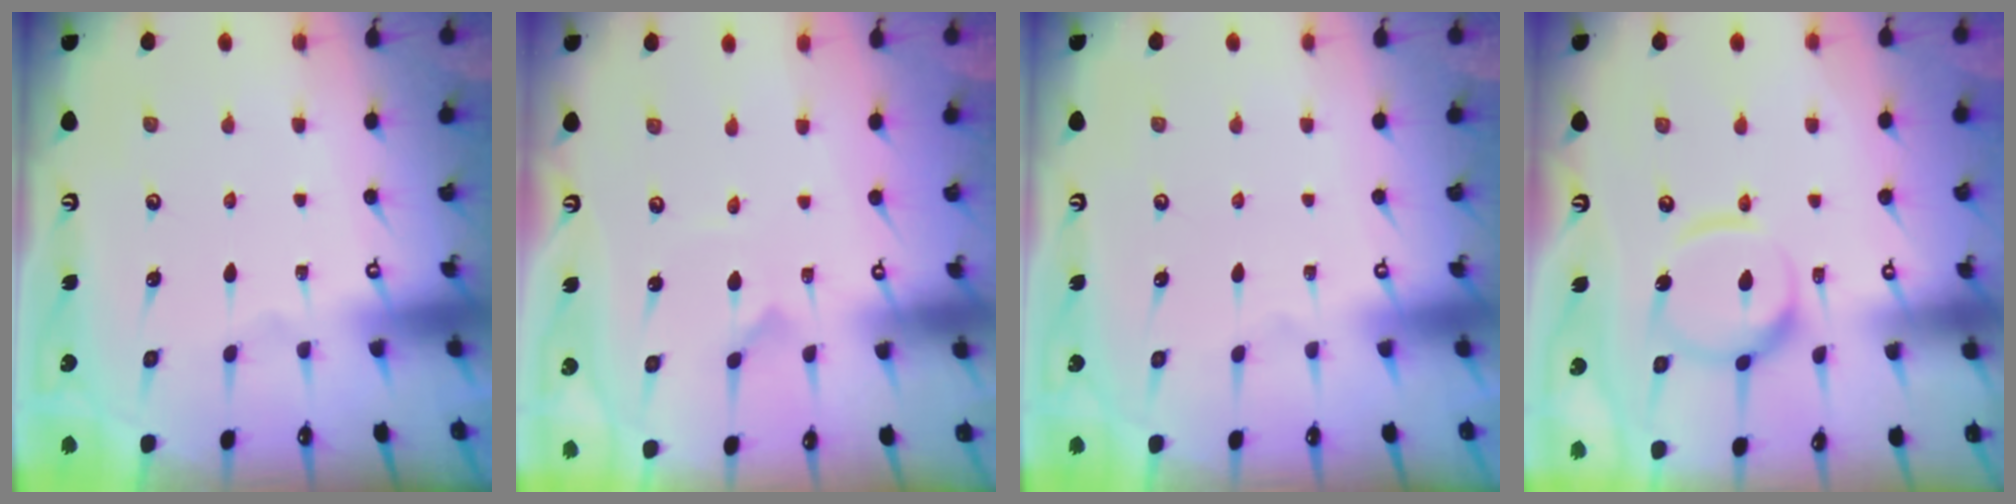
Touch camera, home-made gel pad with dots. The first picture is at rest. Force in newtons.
{"total": 0.0}
{"total": 0.0}
{"total": 13.1, "press": 13.0, "slide": 1.3}